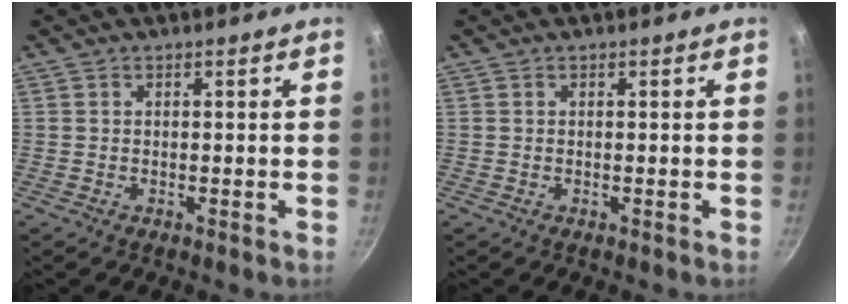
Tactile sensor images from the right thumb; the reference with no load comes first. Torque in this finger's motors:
{"motor_torque": [0.00, 0.00, 0.11, 0.02, 0.00]}